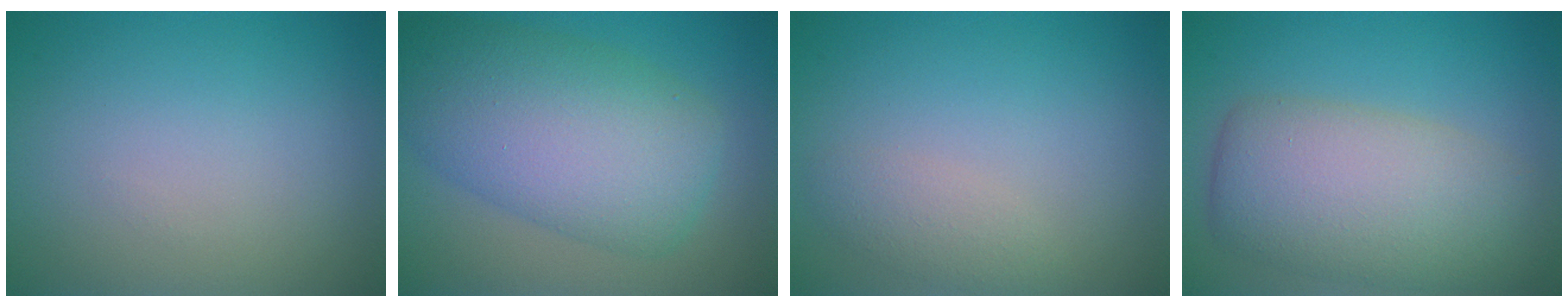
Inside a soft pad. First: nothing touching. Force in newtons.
{"total": 9.8, "press": 9.8, "slide": 0.2}
{"total": 1.7, "press": 1.7, "slide": 0.0}
{"total": 8.2, "press": 8.2, "slide": 0.3}